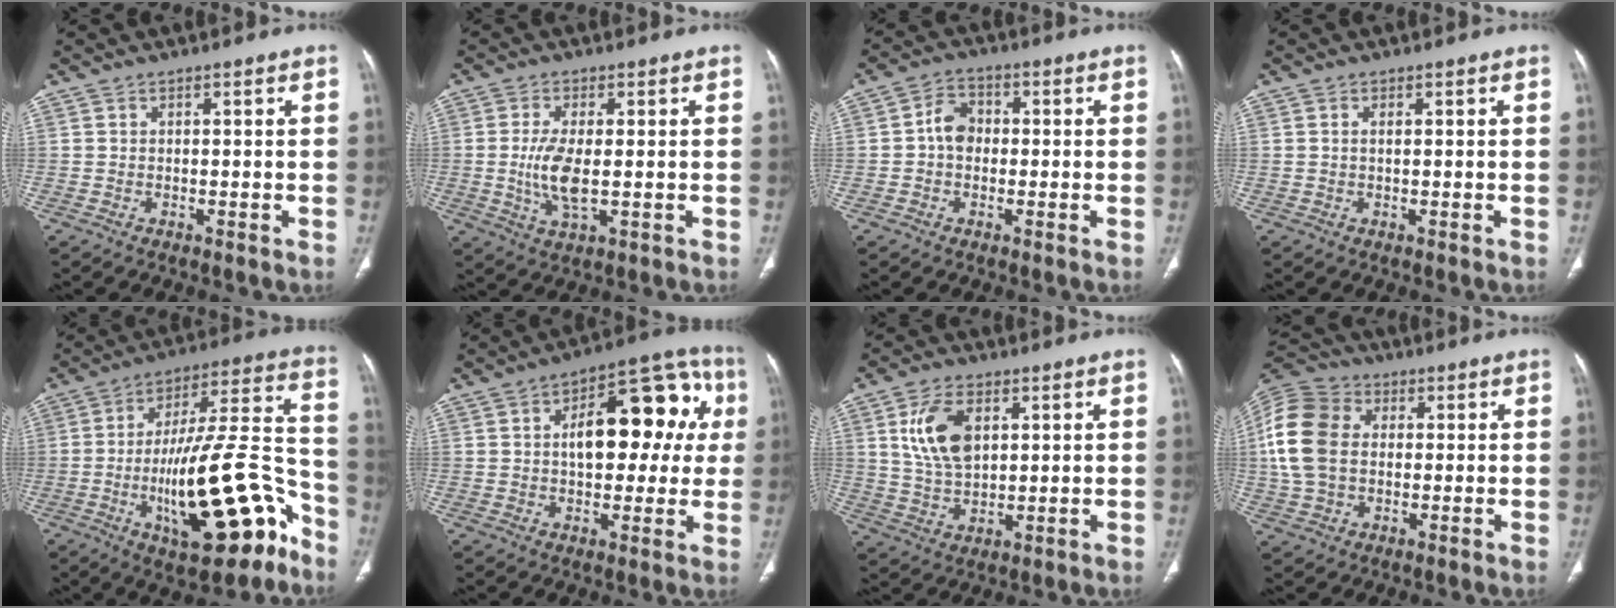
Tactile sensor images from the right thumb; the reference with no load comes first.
{"total": 7.2, "force": [-0.4, 2.8, 6.6], "torque": [-0.140, -0.011, -0.005]}
{"total": 5.0, "force": [-0.2, 4.0, 3.0], "torque": [-0.037, 0.017, -0.015]}
{"total": 0.9, "force": [0.2, 0.4, 0.8], "torque": [-0.021, 0.004, 0.005]}
{"total": 24.6, "force": [-10.5, 8.2, 20.7], "torque": [-0.299, 0.073, -0.151]}
{"total": 18.8, "force": [3.2, 9.9, 15.7], "torque": [-0.169, 0.037, 0.038]}
{"total": 10.4, "force": [3.1, 6.1, 7.8], "torque": [-0.140, -0.010, 0.065]}
{"total": 14.1, "force": [1.1, 10.3, 9.6], "torque": [-0.196, 0.020, 0.015]}